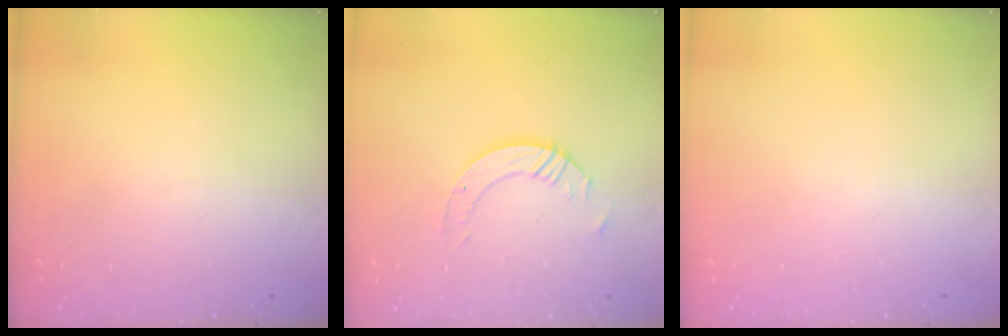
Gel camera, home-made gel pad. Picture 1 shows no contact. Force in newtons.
{"total": 6.5, "press": 6.4, "slide": 0.7}
{"total": 0.0}